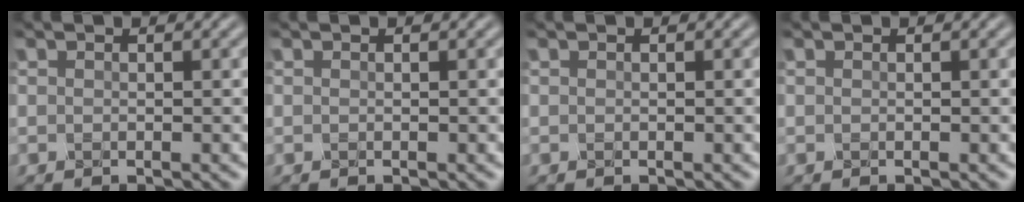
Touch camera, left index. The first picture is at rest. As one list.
[{"total": 0.0}, {"total": 0.0}, {"total": 0.0}]